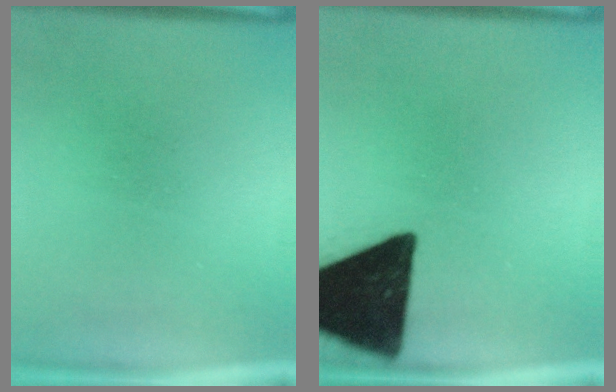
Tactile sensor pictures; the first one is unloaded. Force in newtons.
{"total": 18.9}